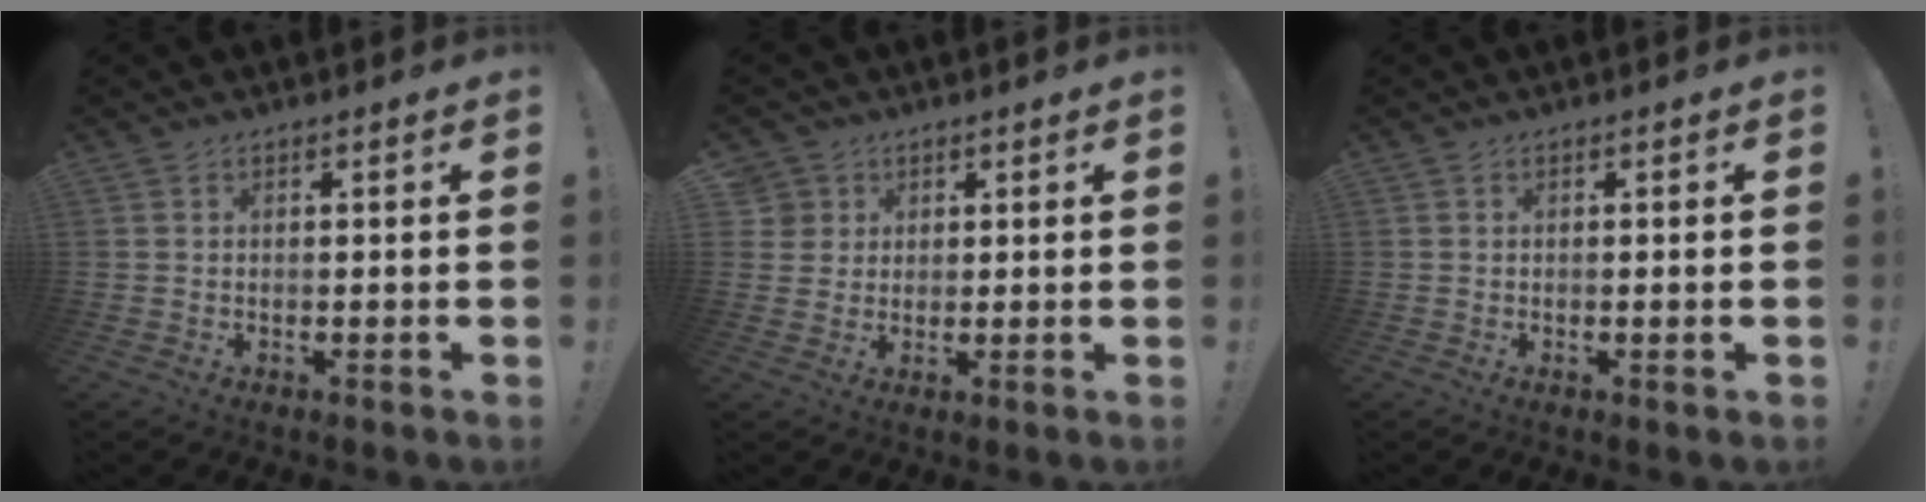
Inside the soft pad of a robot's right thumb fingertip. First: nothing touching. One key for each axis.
{"total": 4.3, "fx": 1.8, "fy": 3.9, "fz": 0.4, "tx": -0.010, "ty": -0.006, "tz": 0.035}
{"total": 1.3, "fx": -0.1, "fy": -0.4, "fz": 1.3, "tx": -0.024, "ty": -0.002, "tz": -0.001}